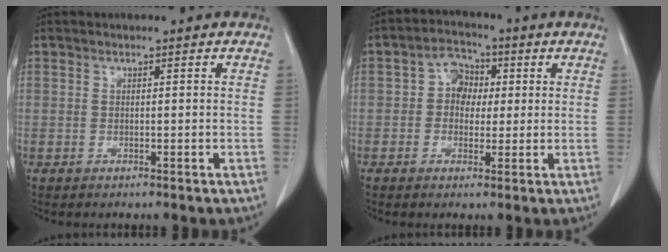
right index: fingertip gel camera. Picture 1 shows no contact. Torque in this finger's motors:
{"motor_torque": [0.65, 0.05, 0.13, 0.02]}